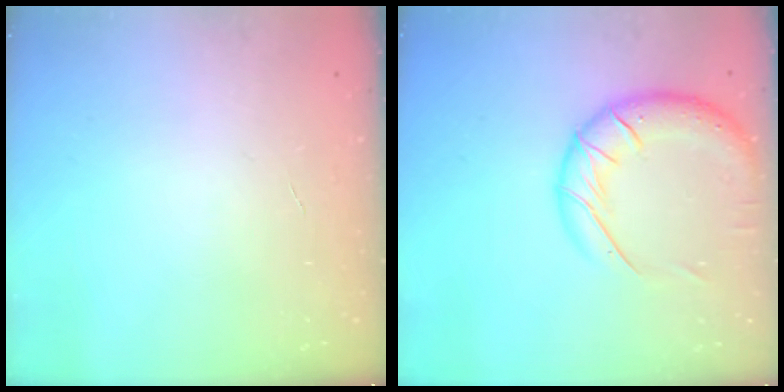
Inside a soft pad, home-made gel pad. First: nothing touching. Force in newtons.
{"total": 15.9, "press": 15.5, "slide": 3.1}